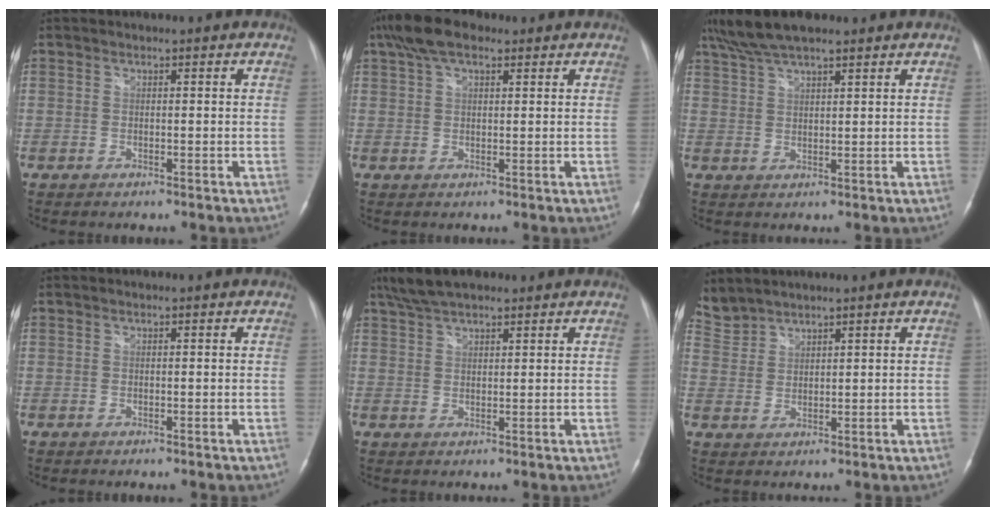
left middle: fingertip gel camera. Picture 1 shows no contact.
{"total": 7.0, "force": [4.5, 2.8, 4.5], "torque": [-0.094, 0.031, 0.081]}
{"total": 8.7, "force": [6.9, 1.8, 4.9], "torque": [-0.098, 0.029, 0.126]}
{"total": 0.0}
{"total": 6.9, "force": [5.5, 1.9, 3.6], "torque": [-0.074, 0.023, 0.103]}
{"total": 4.4, "force": [4.3, 0.7, -0.2], "torque": [-0.011, 0.015, 0.098]}